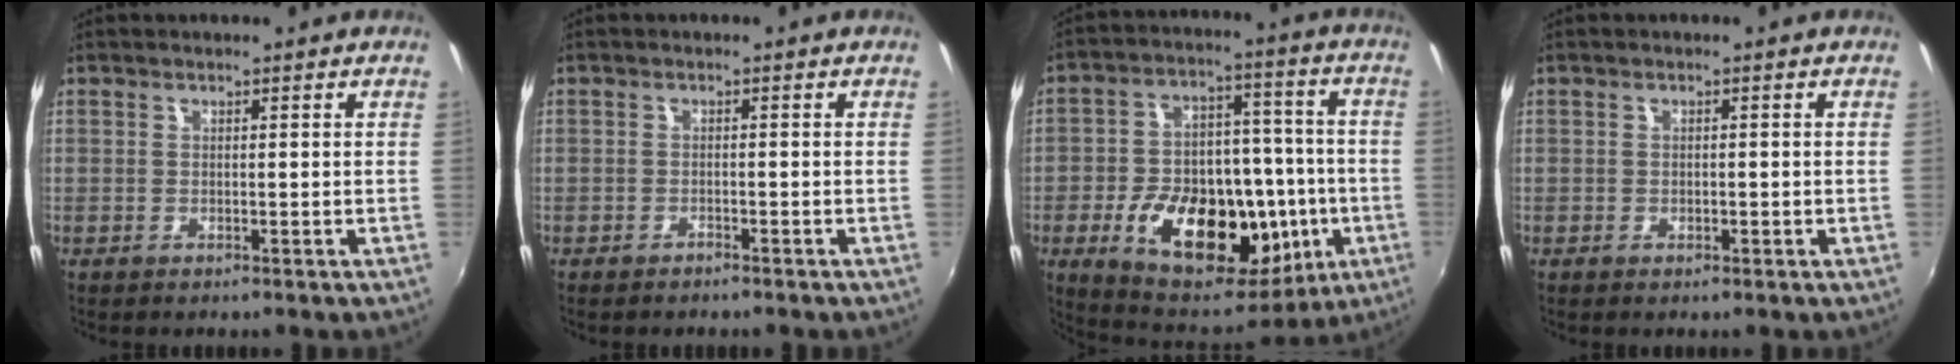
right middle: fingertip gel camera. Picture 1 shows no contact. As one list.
[{"total": 1.4, "force": [-1.2, 0.2, 0.7], "torque": [-0.018, 0.000, -0.022]}, {"total": 26.4, "force": [-7.6, 15.0, 20.4], "torque": [-0.362, 0.007, -0.089]}, {"total": 1.2, "force": [-0.5, 0.8, 0.8], "torque": [-0.011, -0.001, -0.008]}]